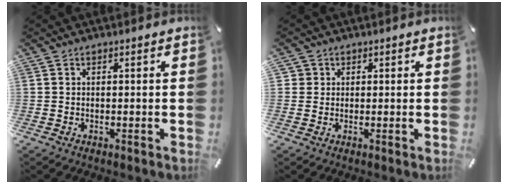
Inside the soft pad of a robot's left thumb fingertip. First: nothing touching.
{"total": 2.3, "force": [0.5, 2.2, 0.2], "torque": [0.002, 0.002, 0.006]}